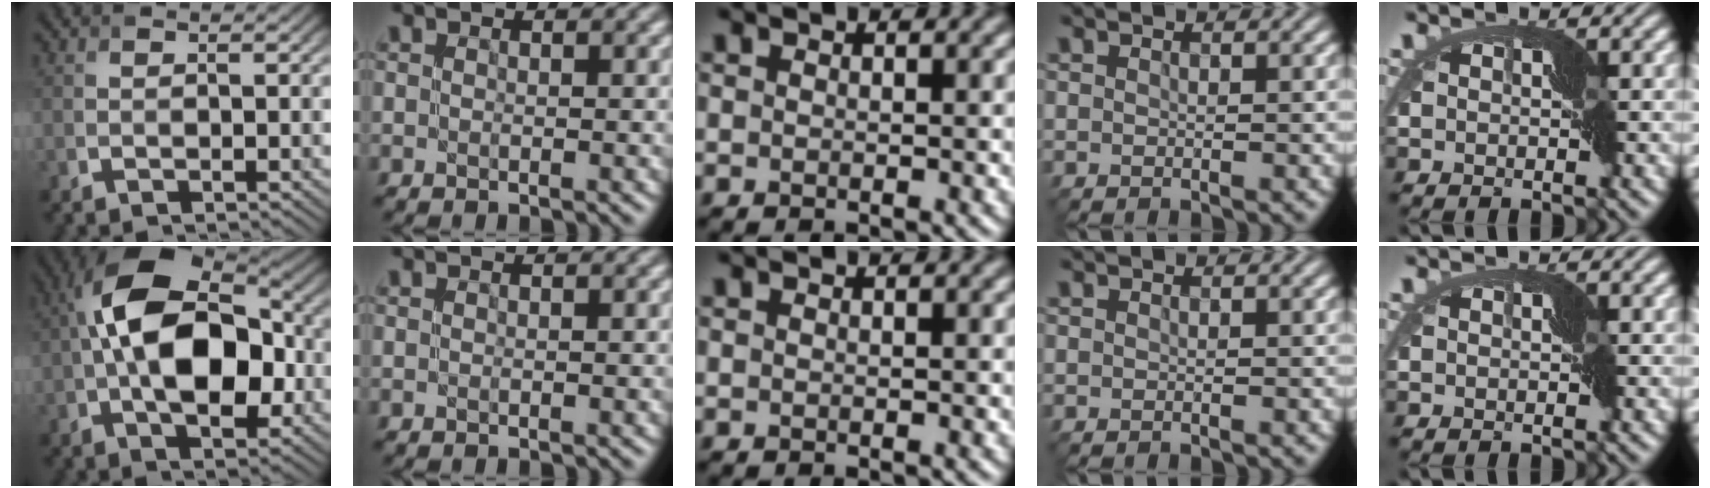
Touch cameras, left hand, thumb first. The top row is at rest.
{"thumb": {"total": 14.5, "force": [-0.3, 8.3, 11.9], "torque": [-0.194, 0.024, -0.017]}}